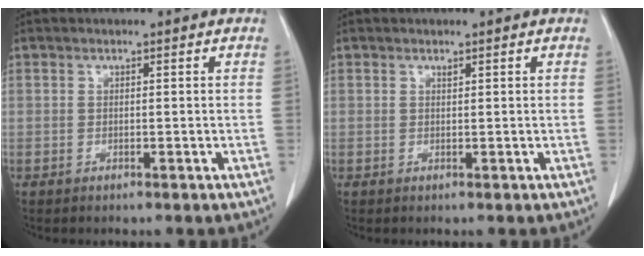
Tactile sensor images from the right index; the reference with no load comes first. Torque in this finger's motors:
{"motor_torque": [0.03, -0.01, -0.01, 0.01]}